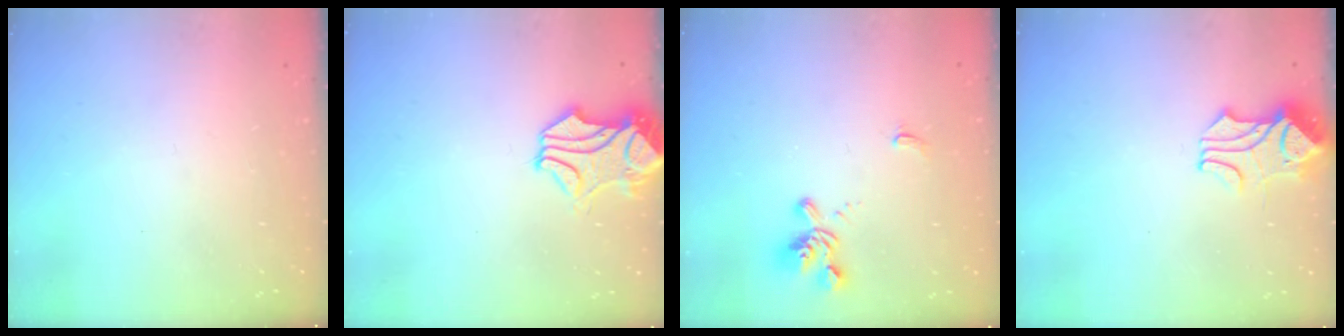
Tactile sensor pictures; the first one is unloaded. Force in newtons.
{"total": 1.7, "press": 1.1, "slide": 1.2}
{"total": 2.0, "press": 1.6, "slide": 1.2}
{"total": 1.6, "press": 1.2, "slide": 1.0}